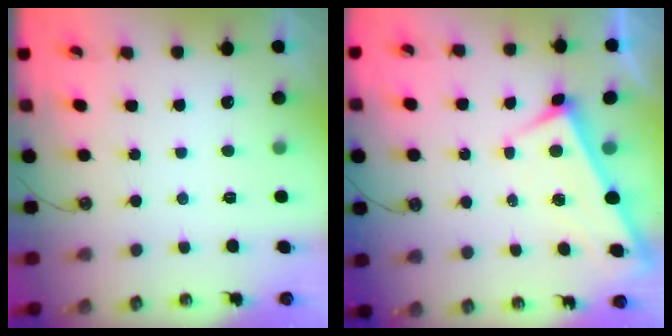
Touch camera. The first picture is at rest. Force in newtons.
{"total": 2.6, "press": 2.6, "slide": 0.2}